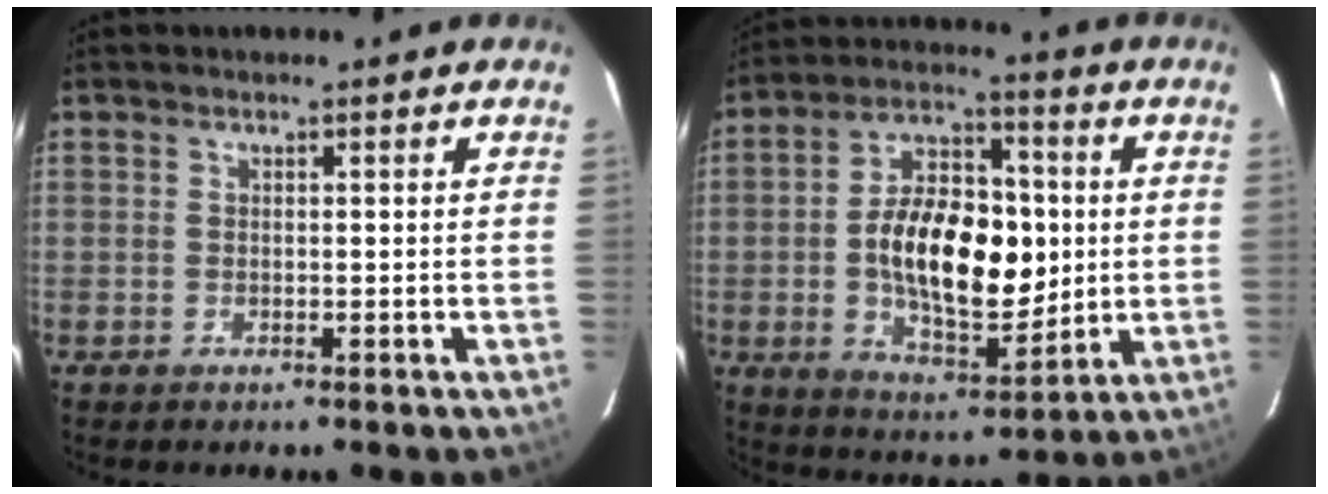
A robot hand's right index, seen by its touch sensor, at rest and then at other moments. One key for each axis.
{"total": 18.0, "fx": -0.1, "fy": 9.8, "fz": 15.1, "tx": -0.258, "ty": 0.017, "tz": 0.006}